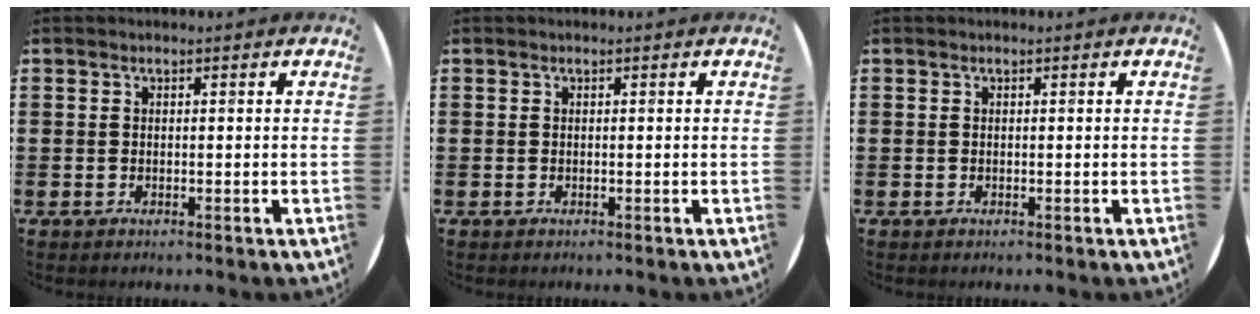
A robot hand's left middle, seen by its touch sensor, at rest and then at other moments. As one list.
[{"total": 0.0}, {"total": 0.0}]